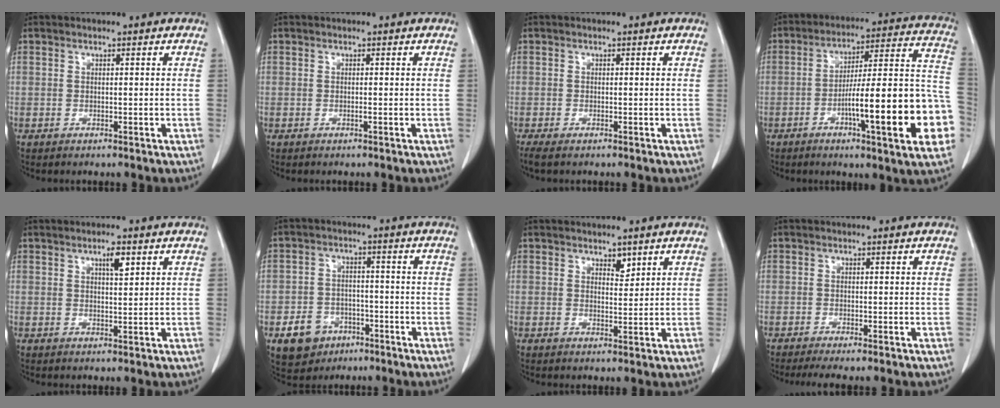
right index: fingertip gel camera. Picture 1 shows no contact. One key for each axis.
{"total": 0.0}
{"total": 2.6, "fx": -2.1, "fy": 0.5, "fz": 1.6, "tx": -0.028, "ty": -0.010, "tz": -0.033}
{"total": 21.3, "fx": -6.7, "fy": 2.3, "fz": 20.1, "tx": -0.223, "ty": 0.022, "tz": -0.091}
{"total": 2.9, "fx": 1.5, "fy": 0.6, "fz": 2.4, "tx": -0.042, "ty": -0.001, "tz": 0.024}
{"total": 7.0, "fx": -3.5, "fy": 5.5, "fz": 2.3, "tx": -0.047, "ty": 0.009, "tz": -0.047}
{"total": 2.0, "fx": 1.4, "fy": 0.9, "fz": 1.1, "tx": -0.017, "ty": -0.005, "tz": 0.026}
{"total": 3.9, "fx": -3.1, "fy": 0.2, "fz": 2.3, "tx": -0.032, "ty": -0.008, "tz": -0.047}